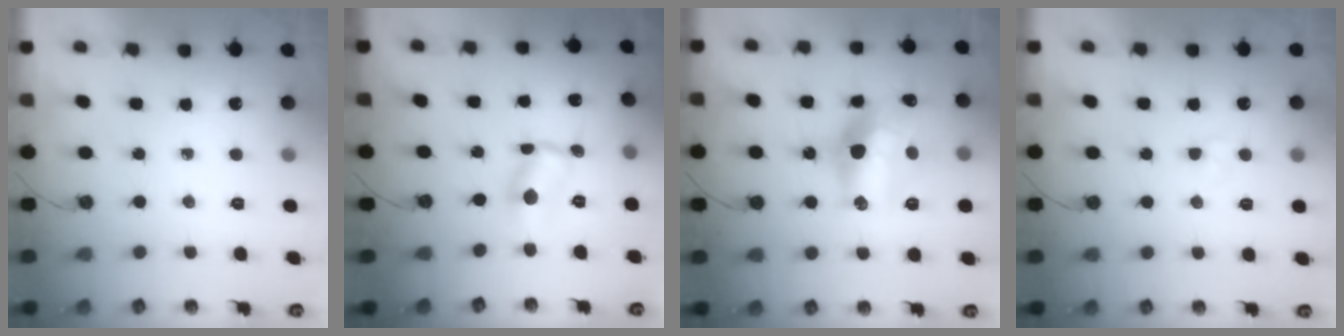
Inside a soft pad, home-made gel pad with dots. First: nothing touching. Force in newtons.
{"total": 2.4, "press": 2.4, "slide": 0.1}
{"total": 18.0, "press": 17.4, "slide": 4.7}
{"total": 3.6, "press": 3.6, "slide": 0.5}